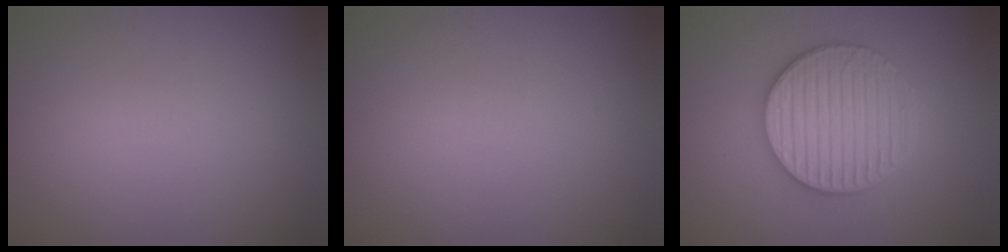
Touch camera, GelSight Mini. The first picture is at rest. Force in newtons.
{"total": 0.0}
{"total": 5.2, "press": 5.1, "slide": 1.1}